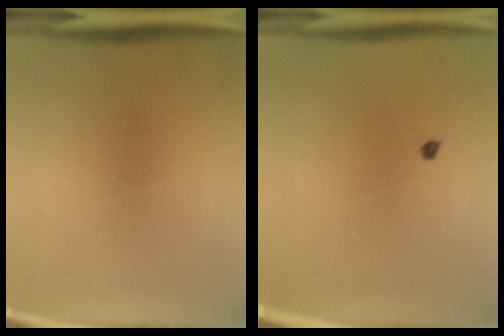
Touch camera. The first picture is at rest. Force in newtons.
{"total": 0.6}